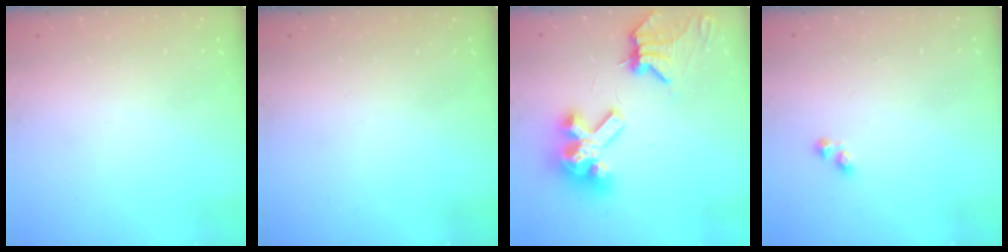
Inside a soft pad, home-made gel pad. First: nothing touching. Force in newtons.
{"total": 0.0}
{"total": 11.5, "press": 11.4, "slide": 1.5}
{"total": 2.2, "press": 2.2, "slide": 0.3}